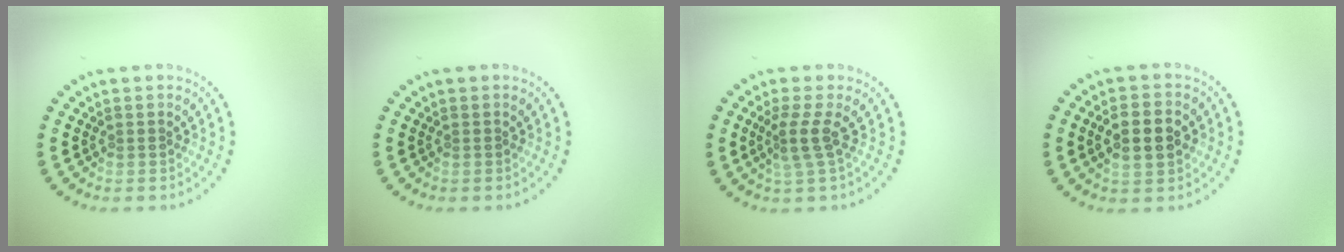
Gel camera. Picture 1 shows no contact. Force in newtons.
{"total": 0.0}
{"total": 2.3, "press": 1.6, "slide": 1.7}
{"total": 3.8, "press": 3.7, "slide": 0.3}